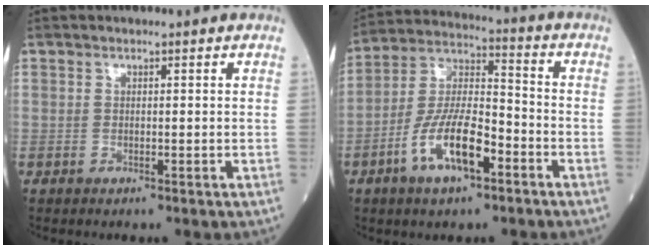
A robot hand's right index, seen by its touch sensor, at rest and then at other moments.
{"total": 12.1, "force": [-5.5, 3.7, 10.1], "torque": [-0.209, 0.004, -0.102]}